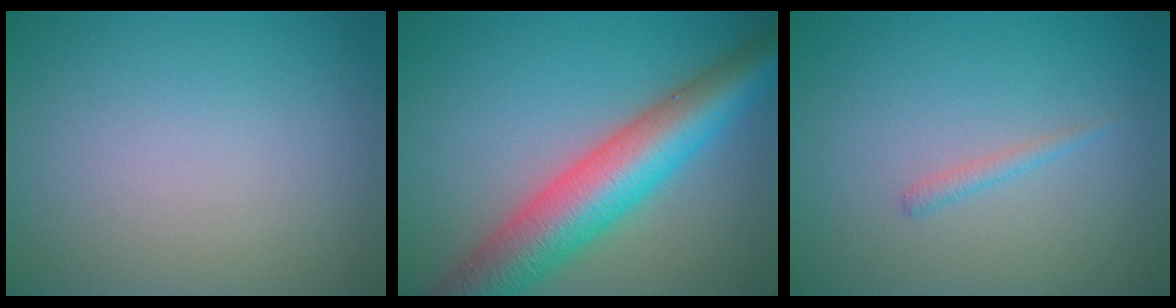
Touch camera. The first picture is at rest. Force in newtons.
{"total": 9.5, "press": 9.5, "slide": 0.3}
{"total": 0.8, "press": 0.8, "slide": 0.1}